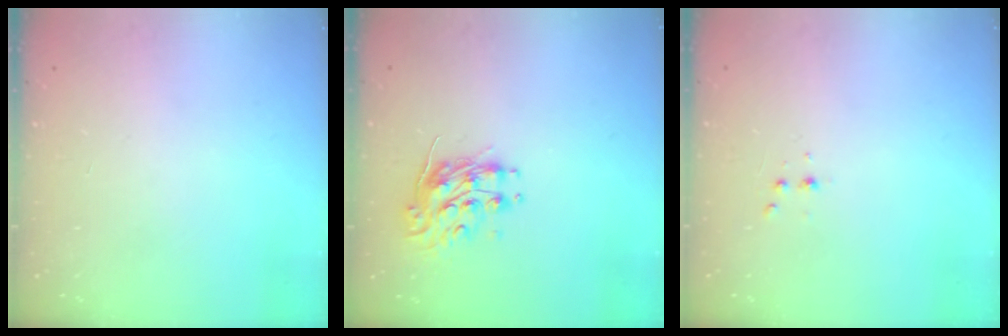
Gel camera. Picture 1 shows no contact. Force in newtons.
{"total": 8.9, "press": 8.9, "slide": 0.2}
{"total": 2.9, "press": 2.7, "slide": 1.0}